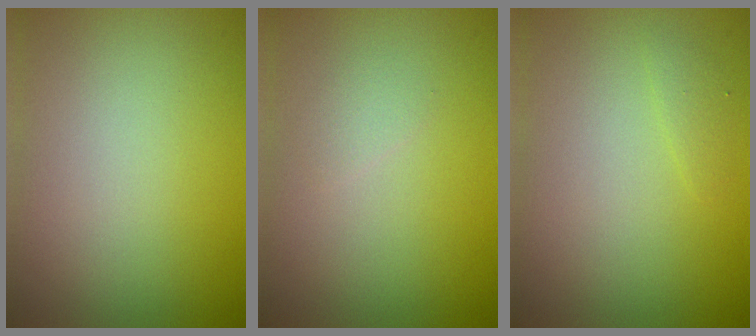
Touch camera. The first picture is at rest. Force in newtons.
{"total": 0.8, "press": 0.8, "slide": 0.0}
{"total": 0.7, "press": 0.7, "slide": 0.1}